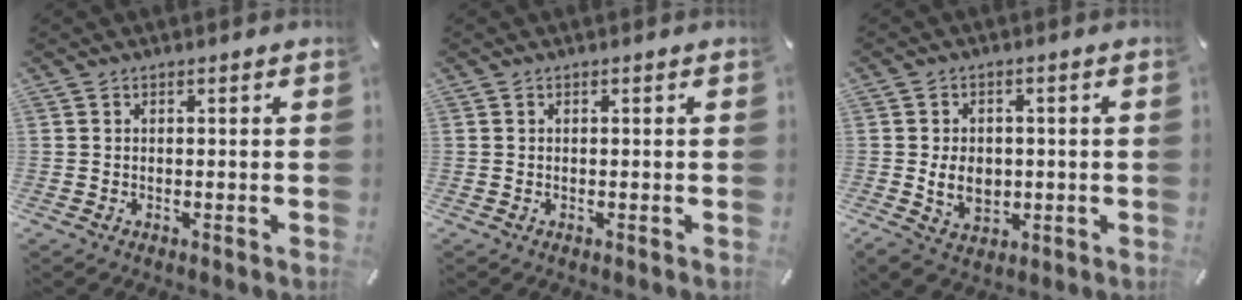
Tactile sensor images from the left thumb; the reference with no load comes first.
{"total": 0.0}
{"total": 7.2, "force": [-0.7, 5.9, 4.1], "torque": [-0.082, 0.001, -0.013]}